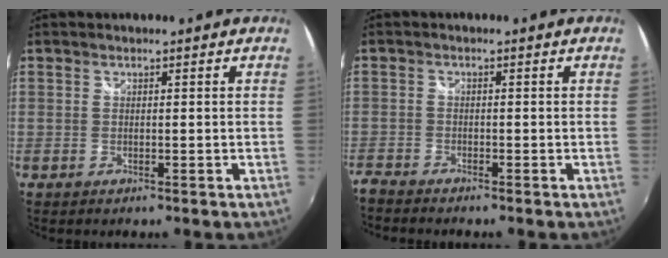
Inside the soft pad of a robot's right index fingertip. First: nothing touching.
{"total": 3.1, "force": [-3.0, 0.6, 0.3], "torque": [-0.020, -0.014, -0.064]}